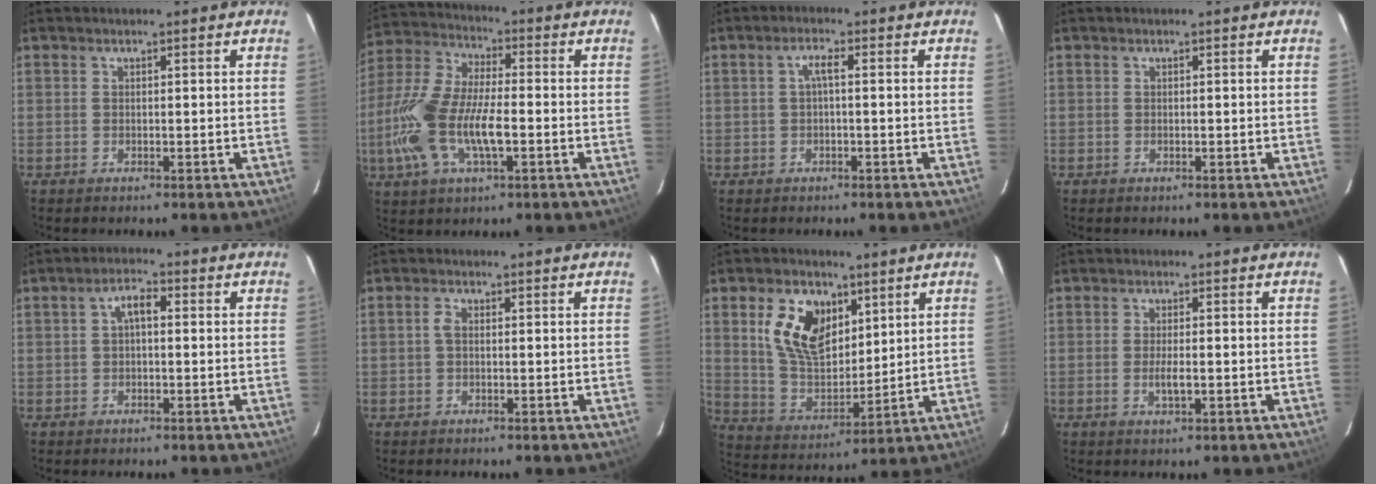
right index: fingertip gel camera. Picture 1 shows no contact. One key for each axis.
{"total": 15.8, "fx": -3.8, "fy": 6.2, "fz": 14.0, "tx": -0.310, "ty": -0.001, "tz": -0.077}
{"total": 2.1, "fx": -0.1, "fy": 0.4, "fz": 2.0, "tx": -0.041, "ty": 0.008, "tz": -0.001}
{"total": 0.0}
{"total": 3.3, "fx": 0.3, "fy": 1.6, "fz": 2.9, "tx": -0.054, "ty": 0.015, "tz": 0.005}
{"total": 1.4, "fx": 0.0, "fy": 0.9, "fz": 1.1, "tx": -0.024, "ty": 0.006, "tz": -0.003}
{"total": 13.4, "fx": 5.6, "fy": 8.2, "fz": 9.0, "tx": -0.176, "ty": 0.015, "tz": 0.115}
{"total": 3.1, "fx": -0.7, "fy": 0.7, "fz": 2.9, "tx": -0.053, "ty": -0.004, "tz": -0.011}